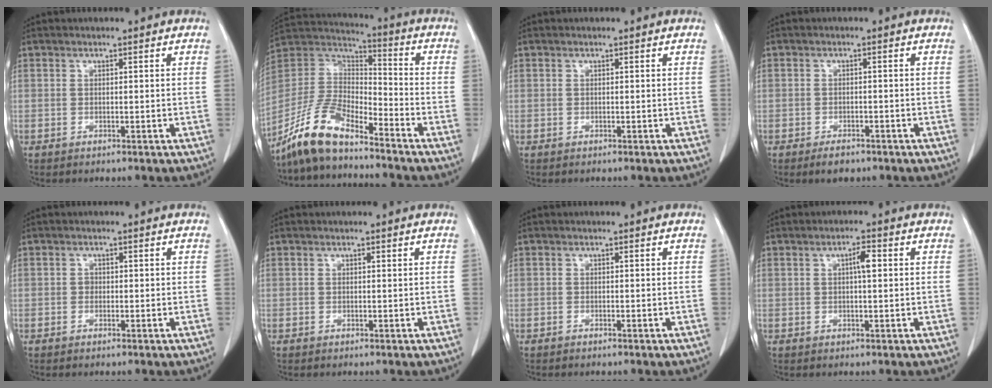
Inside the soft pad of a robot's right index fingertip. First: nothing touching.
{"total": 12.2, "force": [-9.6, 3.5, 6.7], "torque": [-0.142, 0.012, -0.187]}
{"total": 0.0}
{"total": 2.7, "force": [-1.9, 1.5, 1.2], "torque": [-0.018, 0.001, -0.023]}
{"total": 0.8, "force": [-0.1, 0.7, 0.3], "torque": [-0.002, 0.003, -0.003]}
{"total": 0.0}
{"total": 0.0}
{"total": 2.6, "force": [0.5, 0.5, 2.5], "torque": [-0.043, 0.004, 0.008]}